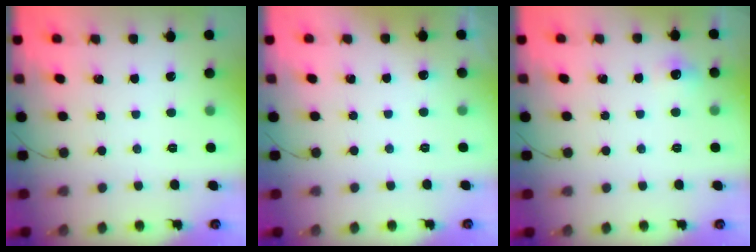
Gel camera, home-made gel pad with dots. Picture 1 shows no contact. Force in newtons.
{"total": 2.8, "press": 2.5, "slide": 1.2}
{"total": 4.6, "press": 4.3, "slide": 1.5}